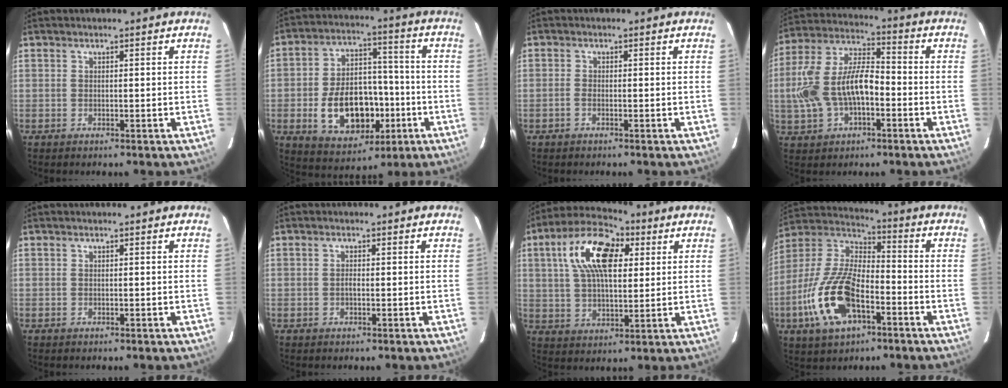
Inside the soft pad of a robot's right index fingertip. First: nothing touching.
{"total": 16.2, "force": [-4.7, 10.3, 11.6], "torque": [-0.223, 0.018, -0.053]}
{"total": 0.9, "force": [-0.6, 0.4, 0.5], "torque": [-0.014, -0.001, -0.013]}
{"total": 14.7, "force": [-2.9, 7.7, 12.2], "torque": [-0.262, 0.016, -0.049]}
{"total": 0.0}
{"total": 0.9, "force": [-0.2, 0.5, 0.7], "torque": [-0.014, -0.001, -0.004]}
{"total": 15.5, "force": [5.2, 7.9, 12.3], "torque": [-0.228, 0.031, 0.088]}
{"total": 19.0, "force": [-7.3, 10.7, 13.9], "torque": [-0.302, 0.006, -0.123]}